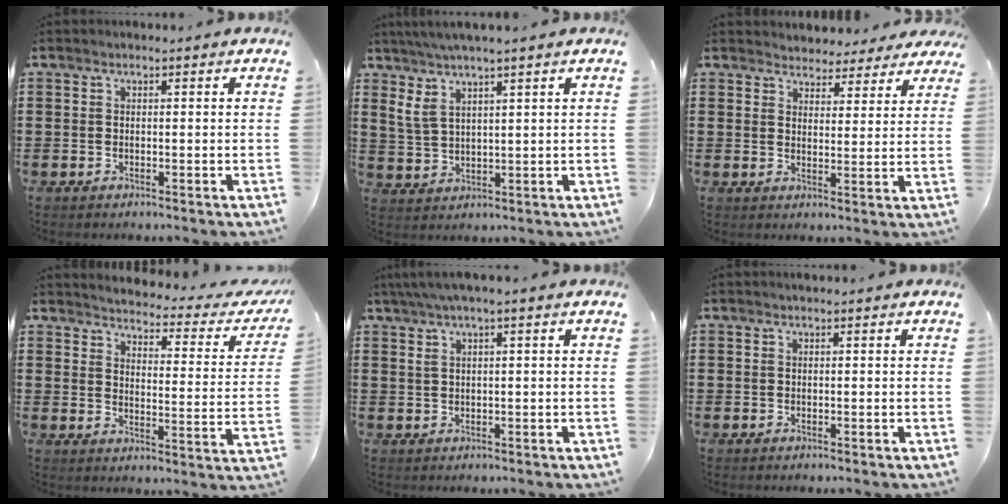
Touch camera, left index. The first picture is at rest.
{"total": 4.4, "force": [2.7, 0.9, 3.4], "torque": [-0.072, 0.000, 0.049]}
{"total": 3.8, "force": [3.6, 1.1, -0.2], "torque": [-0.016, -0.012, 0.065]}
{"total": 2.5, "force": [2.4, -0.2, 0.6], "torque": [-0.023, -0.031, 0.030]}
{"total": 2.3, "force": [0.7, 0.2, 2.1], "torque": [-0.040, 0.002, 0.012]}
{"total": 0.0}